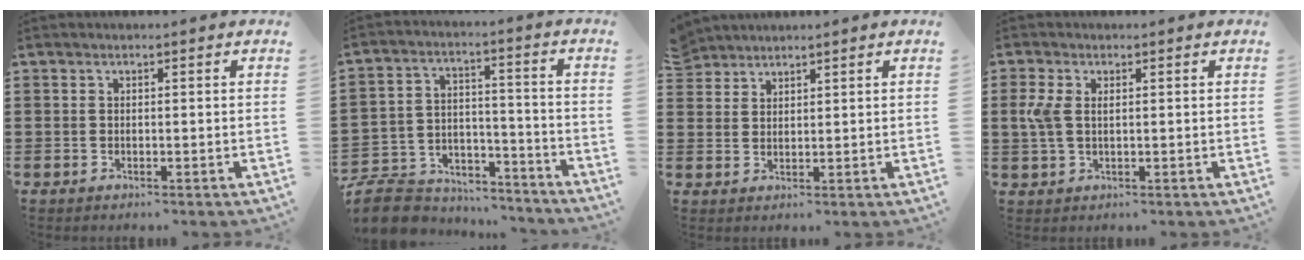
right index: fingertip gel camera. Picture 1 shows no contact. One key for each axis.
{"total": 8.8, "fx": -8.2, "fy": 2.7, "fz": 1.5, "tx": -0.045, "ty": 0.019, "tz": -0.164}
{"total": 3.0, "fx": 2.9, "fy": 0.8, "fz": -0.2, "tx": -0.005, "ty": 0.001, "tz": 0.058}
{"total": 3.5, "fx": 0.7, "fy": 2.0, "fz": 2.8, "tx": -0.084, "ty": 0.000, "tz": 0.004}